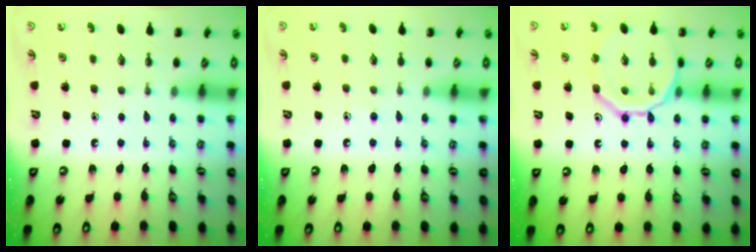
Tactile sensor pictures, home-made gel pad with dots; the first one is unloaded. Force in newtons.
{"total": 5.3, "press": 4.9, "slide": 2.0}
{"total": 14.7, "press": 14.6, "slide": 1.4}